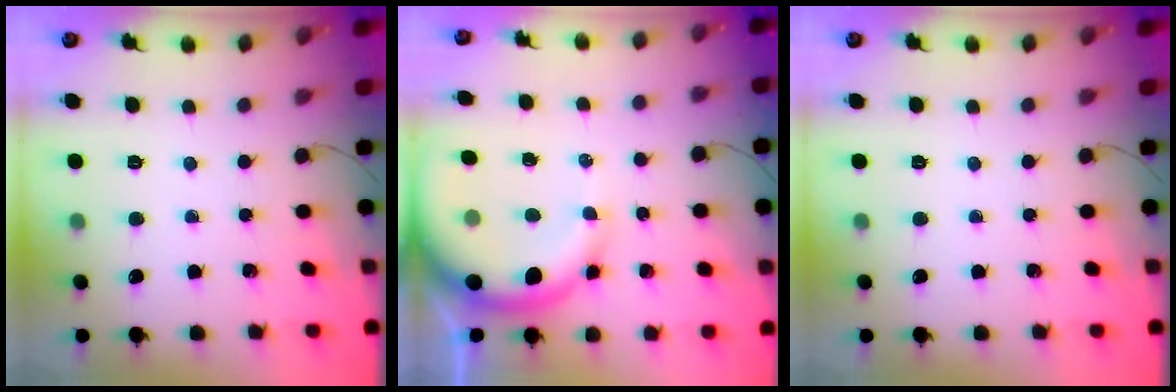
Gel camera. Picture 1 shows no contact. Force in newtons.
{"total": 13.0, "press": 12.7, "slide": 2.4}
{"total": 0.0}